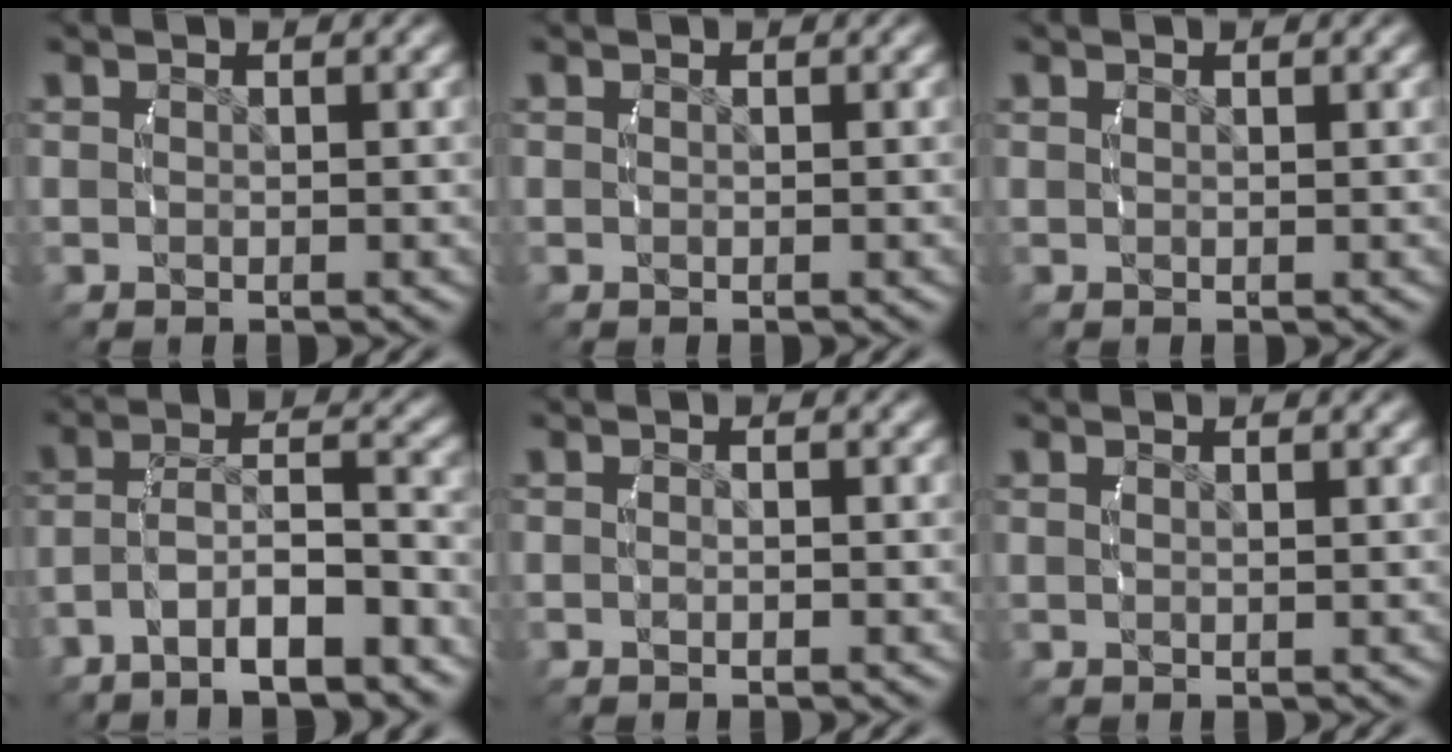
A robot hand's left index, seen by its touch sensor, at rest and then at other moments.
{"total": 0.0}
{"total": 0.6, "force": [0.3, -0.6, 0.0], "torque": [-0.003, -0.004, 0.009]}
{"total": 6.0, "force": [-4.2, 2.2, 3.6], "torque": [-0.077, -0.015, -0.060]}
{"total": 0.7, "force": [-0.6, -0.1, 0.5], "torque": [-0.013, 0.004, -0.012]}
{"total": 0.9, "force": [0.2, -0.8, 0.3], "torque": [-0.007, -0.001, 0.008]}